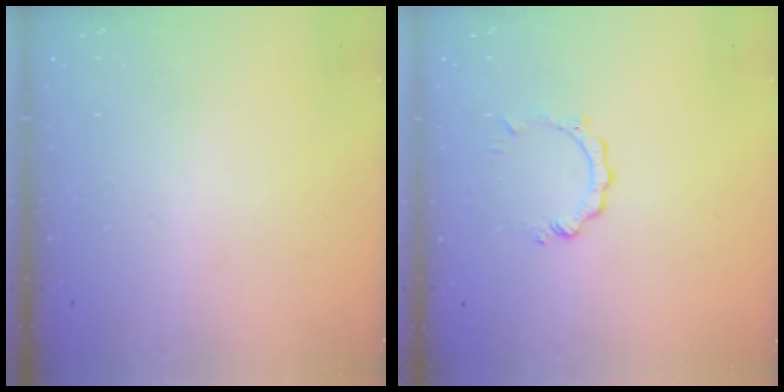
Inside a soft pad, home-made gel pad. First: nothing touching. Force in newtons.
{"total": 2.1, "press": 2.1, "slide": 0.2}